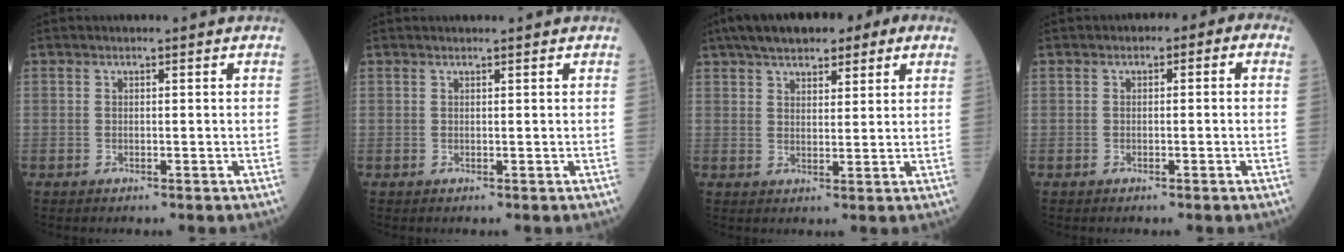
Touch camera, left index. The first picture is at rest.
{"total": 0.8, "force": [0.7, -0.2, 0.4], "torque": [-0.008, 0.005, 0.012]}
{"total": 13.6, "force": [9.0, 4.9, 9.0], "torque": [-0.144, 0.041, 0.131]}
{"total": 2.6, "force": [-0.4, 1.5, 2.1], "torque": [-0.020, 0.020, -0.016]}